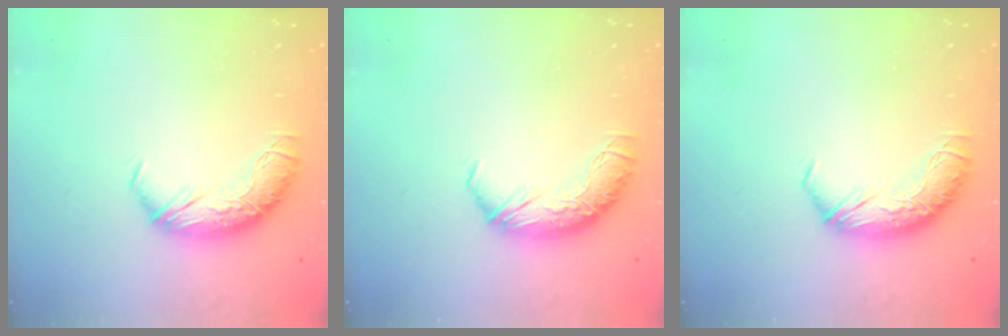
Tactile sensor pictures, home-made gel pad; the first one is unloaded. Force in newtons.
{"total": 0.0}
{"total": 0.0}